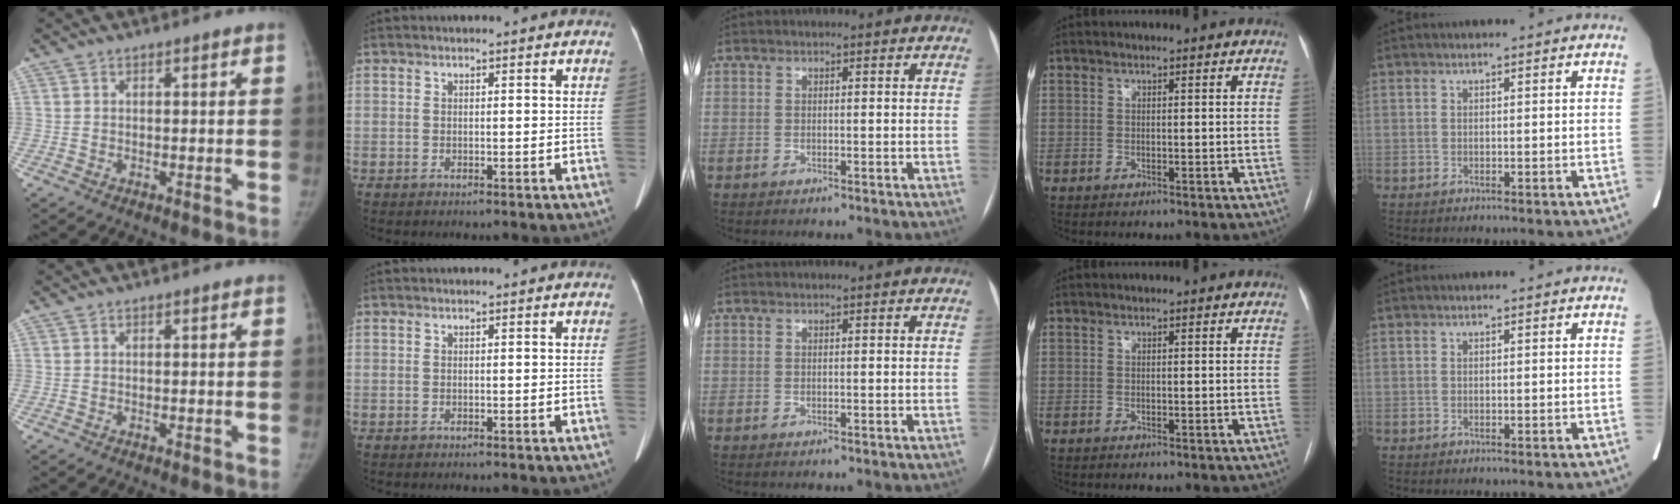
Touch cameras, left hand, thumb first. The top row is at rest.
{}